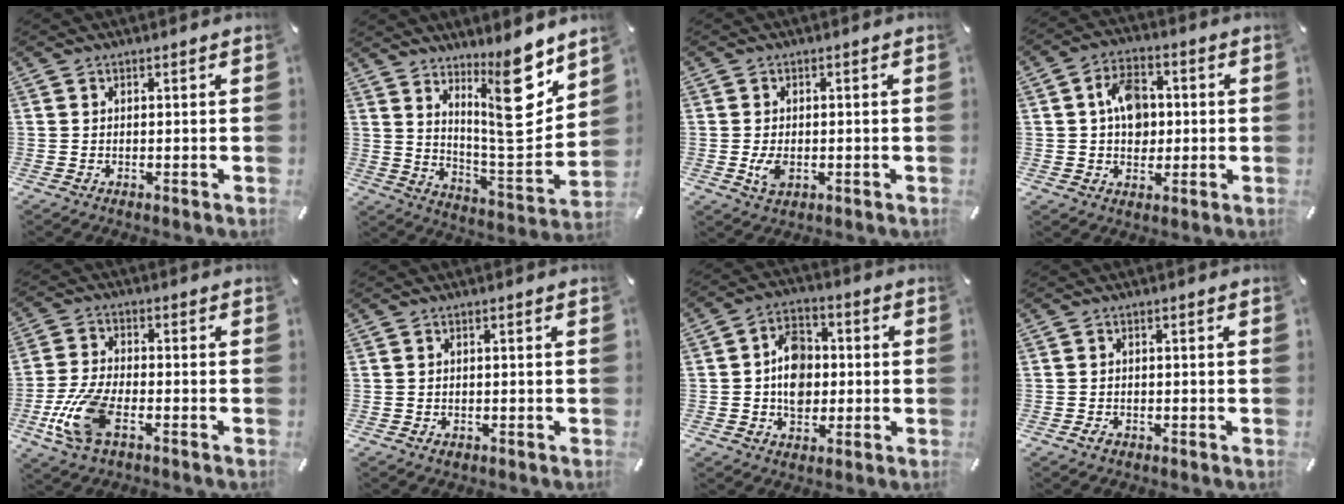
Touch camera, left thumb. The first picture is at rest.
{"total": 17.9, "force": [10.8, 5.7, 13.1], "torque": [-0.160, -0.092, 0.171]}
{"total": 3.8, "force": [-0.7, 2.3, 2.9], "torque": [-0.072, -0.006, -0.014]}
{"total": 8.8, "force": [0.7, 6.6, 5.7], "torque": [-0.096, 0.008, 0.012]}
{"total": 11.5, "force": [-4.4, 5.3, 9.2], "torque": [-0.207, -0.003, -0.080]}
{"total": 0.8, "force": [-0.5, 0.5, 0.4], "torque": [-0.007, 0.002, -0.010]}
{"total": 9.7, "force": [-0.6, 7.8, 5.6], "torque": [-0.089, 0.017, -0.007]}
{"total": 1.5, "force": [-1.0, 0.9, 0.7], "torque": [-0.014, 0.005, -0.020]}